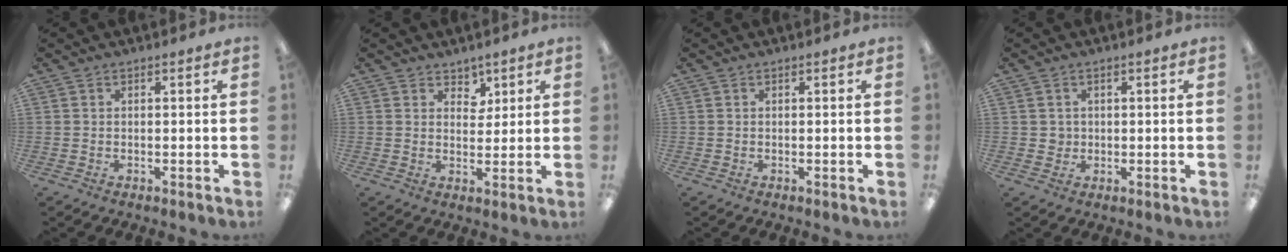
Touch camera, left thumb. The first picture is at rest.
{"total": 4.0, "force": [2.7, 2.9, 0.3], "torque": [0.006, -0.014, 0.046]}
{"total": 0.0}
{"total": 2.0, "force": [0.4, 2.0, 0.3], "torque": [-0.001, 0.002, 0.003]}